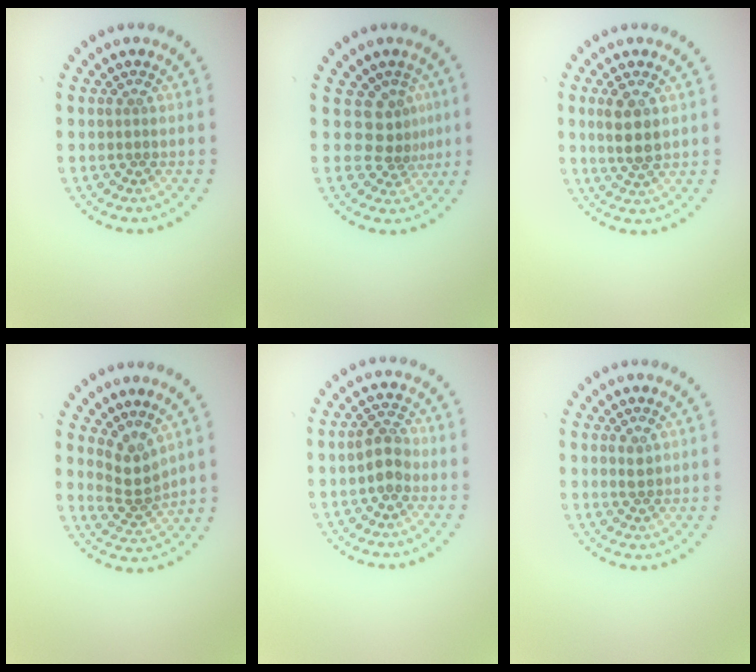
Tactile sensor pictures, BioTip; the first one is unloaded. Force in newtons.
{"total": 2.8, "press": 1.8, "slide": 2.2}
{"total": 2.9, "press": 2.7, "slide": 0.9}
{"total": 2.9, "press": 2.2, "slide": 1.9}
{"total": 2.4, "press": 2.3, "slide": 0.5}
{"total": 1.2, "press": 1.1, "slide": 0.3}